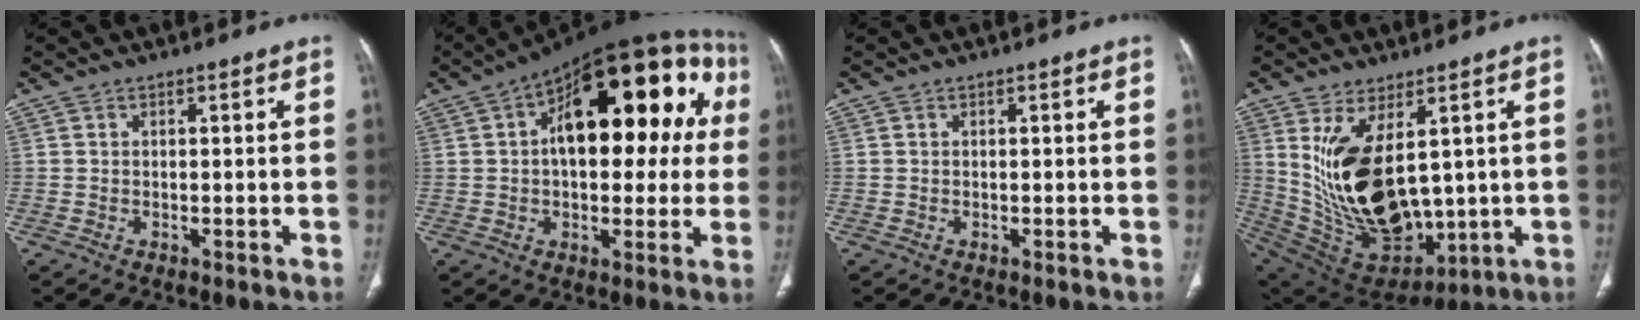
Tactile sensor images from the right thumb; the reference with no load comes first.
{"total": 27.8, "force": [5.6, 13.4, 23.8], "torque": [-0.310, 0.046, 0.073]}
{"total": 0.0}
{"total": 20.0, "force": [3.4, 11.0, 16.4], "torque": [-0.282, -0.031, 0.103]}